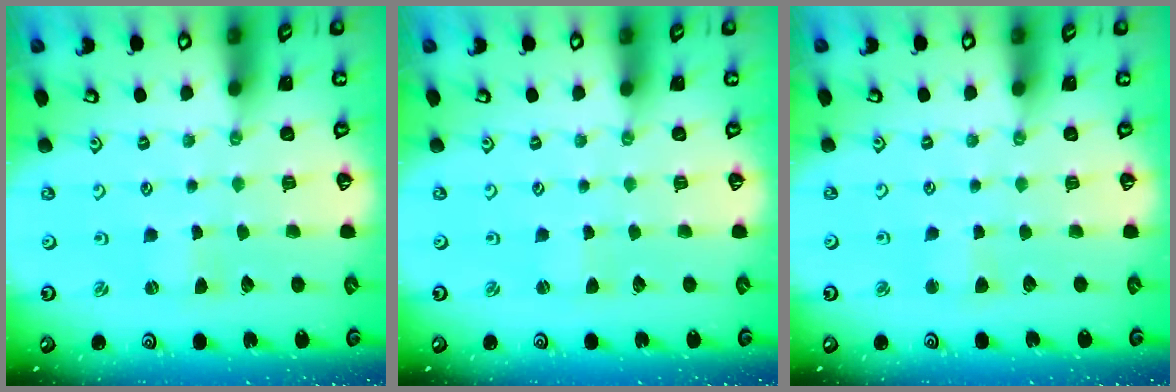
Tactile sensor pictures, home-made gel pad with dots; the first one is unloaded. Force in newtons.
{"total": 0.6, "press": 0.6, "slide": 0.0}
{"total": 2.4, "press": 2.4, "slide": 0.3}